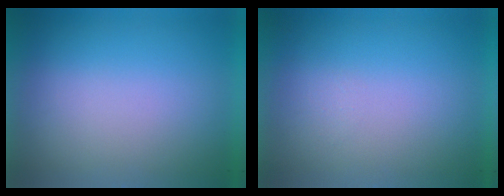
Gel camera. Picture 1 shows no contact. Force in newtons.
{"total": 1.3}